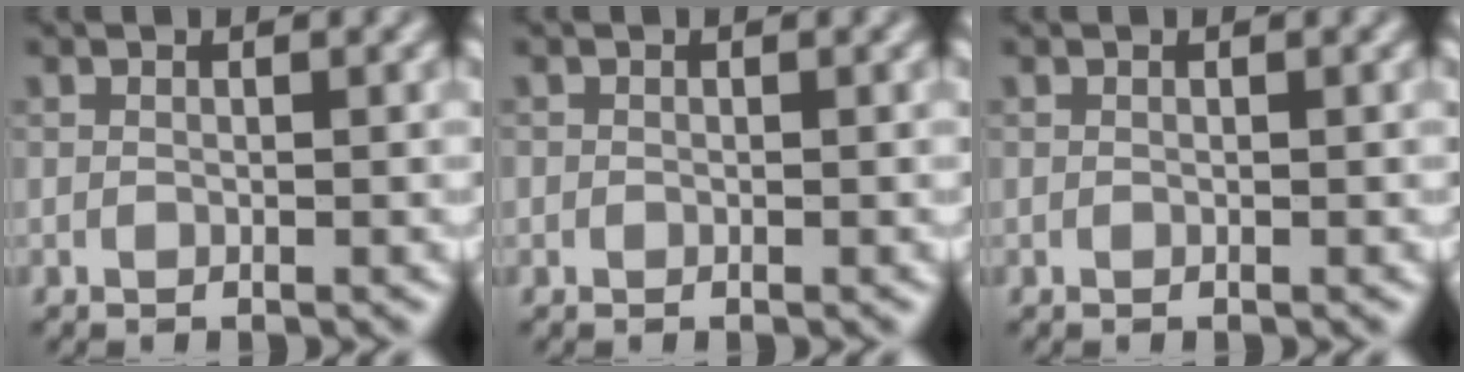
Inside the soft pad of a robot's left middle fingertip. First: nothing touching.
{"total": 0.0}
{"total": 0.0}